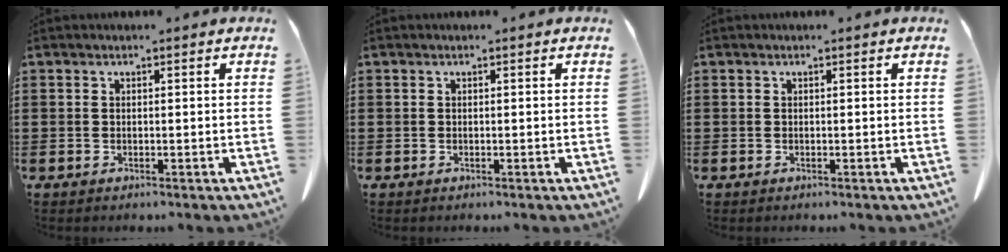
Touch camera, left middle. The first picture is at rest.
{"total": 0.0}
{"total": 0.0}